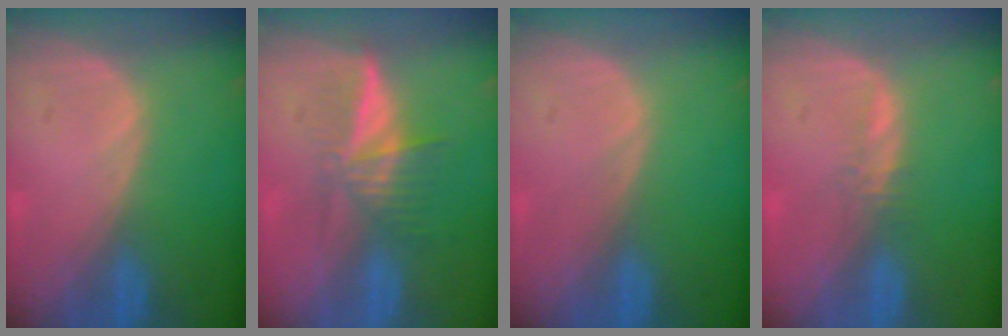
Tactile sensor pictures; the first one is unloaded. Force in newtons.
{"total": 6.0, "press": 5.3, "slide": 2.9}
{"total": 0.0}
{"total": 1.3, "press": 1.2, "slide": 0.5}